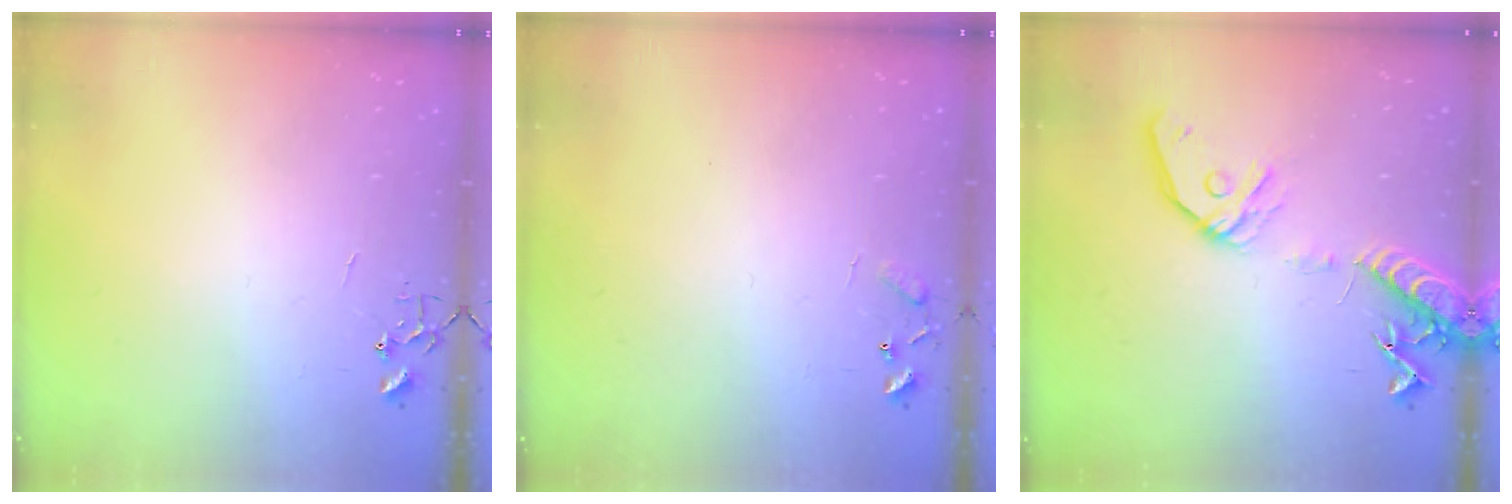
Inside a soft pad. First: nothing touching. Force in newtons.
{"total": 5.8, "press": 5.8, "slide": 0.5}
{"total": 15.4, "press": 15.2, "slide": 2.8}